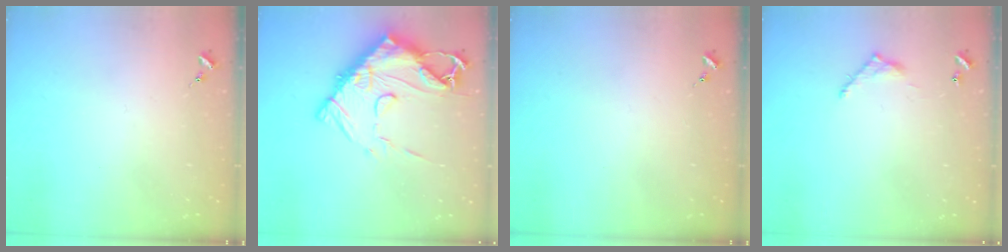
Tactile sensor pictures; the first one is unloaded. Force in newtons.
{"total": 19.3, "press": 19.2, "slide": 1.9}
{"total": 0.0}
{"total": 6.3, "press": 6.3, "slide": 0.4}